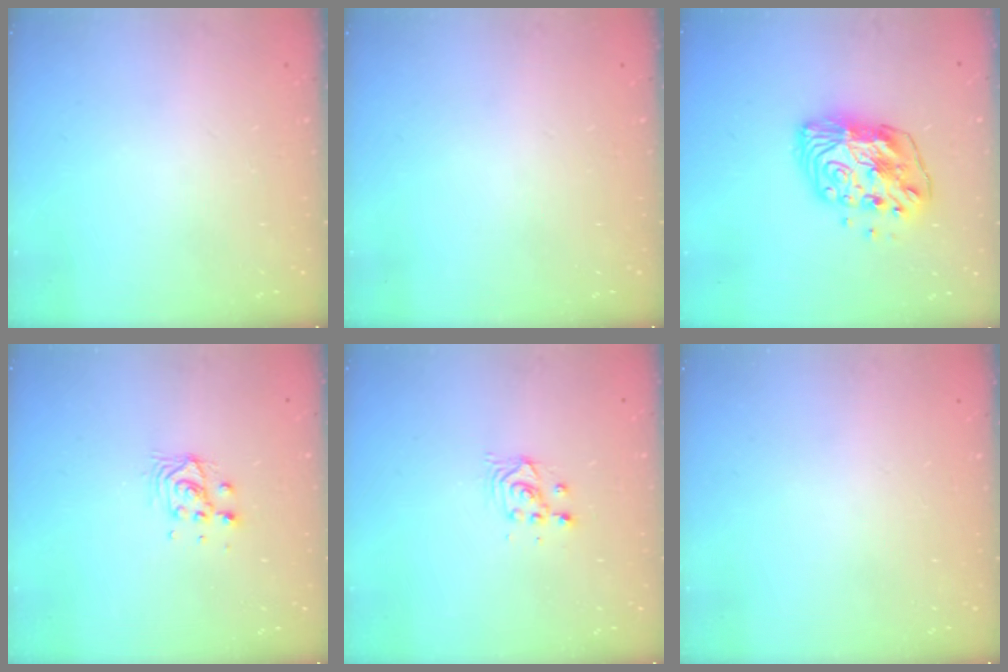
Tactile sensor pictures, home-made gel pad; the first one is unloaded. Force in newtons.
{"total": 0.0}
{"total": 12.2, "press": 12.1, "slide": 1.1}
{"total": 6.4, "press": 6.4, "slide": 0.2}
{"total": 2.9, "press": 2.9, "slide": 0.1}
{"total": 0.0}